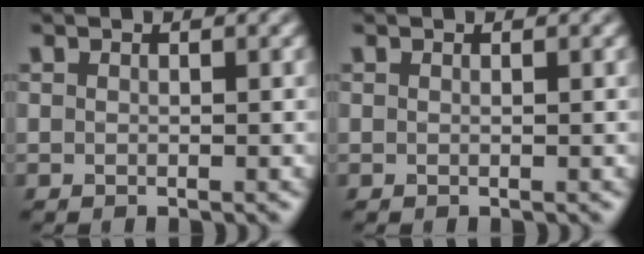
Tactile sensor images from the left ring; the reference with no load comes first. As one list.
[{"total": 0.0}]